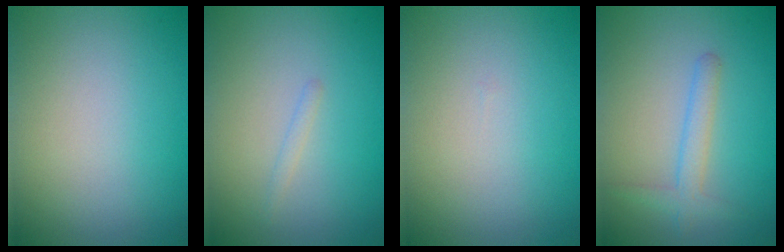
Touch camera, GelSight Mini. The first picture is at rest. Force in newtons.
{"total": 0.6, "press": 0.6, "slide": 0.0}
{"total": 0.0}
{"total": 2.1, "press": 2.1, "slide": 0.1}